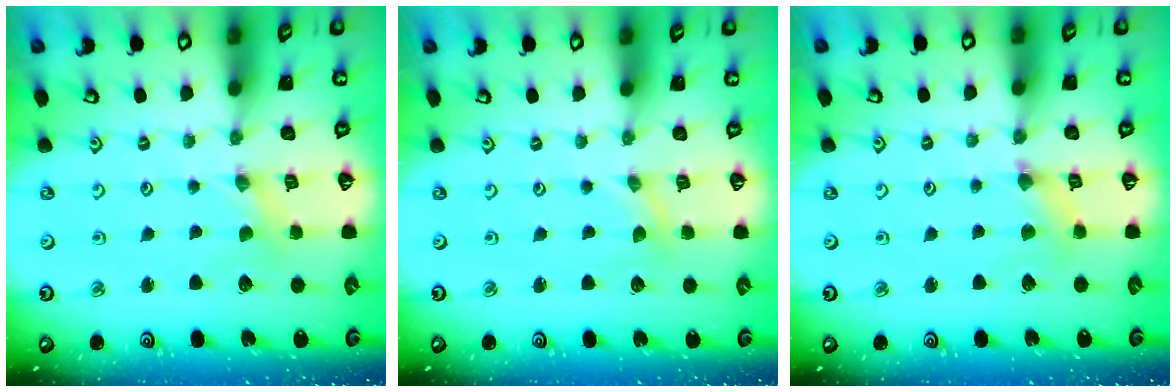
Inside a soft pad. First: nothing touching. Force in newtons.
{"total": 0.0}
{"total": 2.3, "press": 2.3, "slide": 0.3}